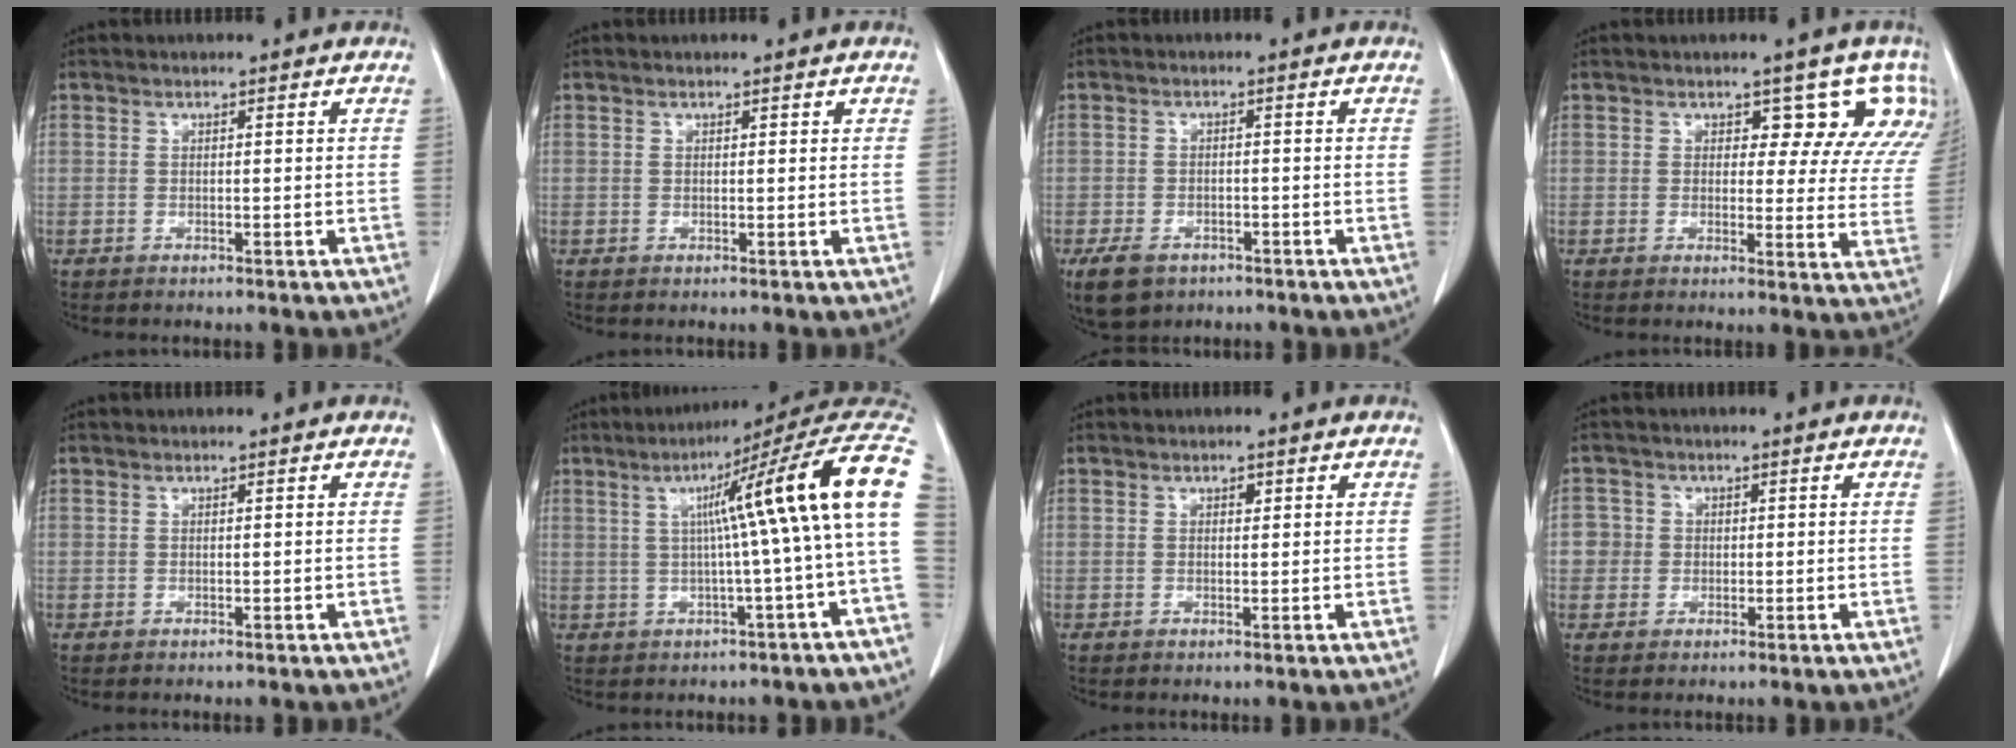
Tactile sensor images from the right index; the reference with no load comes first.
{"total": 0.6, "force": [0.4, 0.2, 0.3], "torque": [-0.003, 0.000, 0.004]}
{"total": 5.8, "force": [-3.7, 3.7, 2.5], "torque": [-0.051, -0.004, -0.054]}
{"total": 8.8, "force": [6.1, 4.6, 4.5], "torque": [-0.022, -0.006, 0.046]}
{"total": 0.0}
{"total": 14.9, "force": [2.5, -1.1, 14.6], "torque": [-0.188, 0.039, 0.027]}
{"total": 0.9, "force": [0.5, 0.5, 0.6], "torque": [-0.006, -0.002, 0.006]}
{"total": 3.0, "force": [0.0, 3.0, 0.0], "torque": [0.017, 0.010, -0.002]}